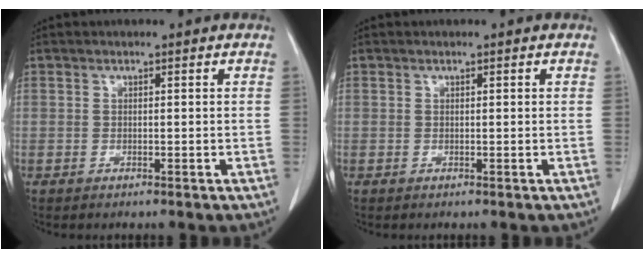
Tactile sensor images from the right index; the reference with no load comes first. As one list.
[{"total": 0.0}]